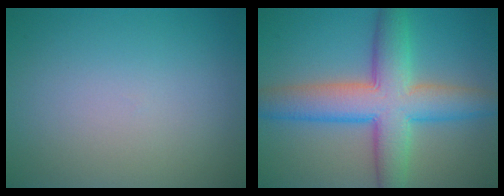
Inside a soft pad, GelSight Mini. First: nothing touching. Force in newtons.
{"total": 8.7, "press": 8.7, "slide": 0.4}